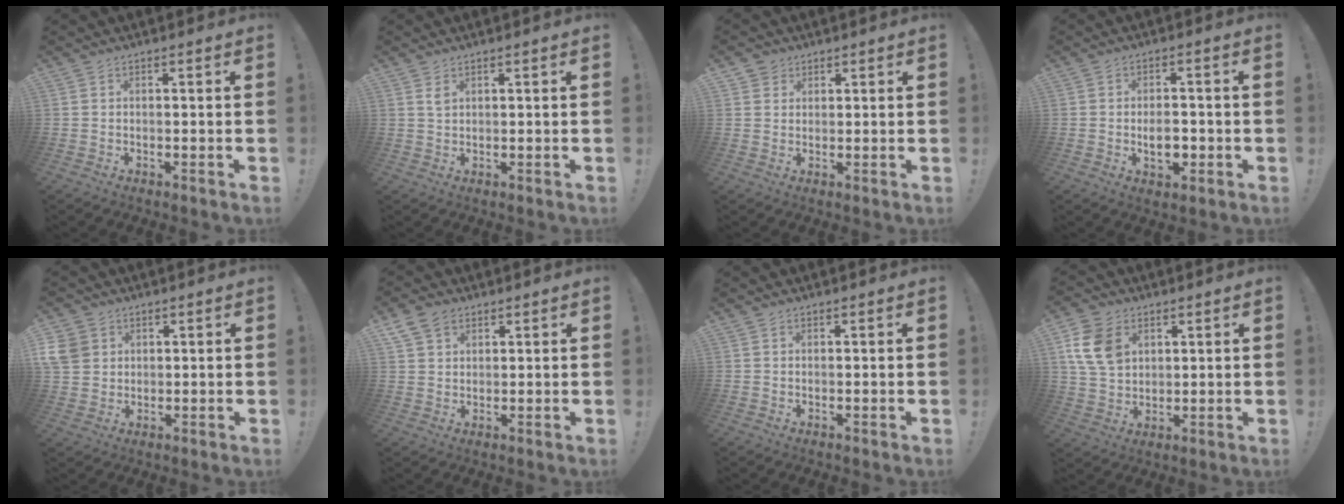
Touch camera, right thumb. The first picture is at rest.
{"total": 1.7, "force": [1.0, 0.8, 1.0], "torque": [-0.007, -0.007, 0.016]}
{"total": 3.1, "force": [1.8, 2.5, 0.0], "torque": [0.002, -0.007, 0.032]}
{"total": 6.4, "force": [-1.5, 4.1, 4.7], "torque": [-0.063, 0.004, -0.026]}
{"total": 7.2, "force": [2.5, 6.1, 2.8], "torque": [-0.054, -0.007, 0.050]}
{"total": 6.8, "force": [4.0, 4.8, 2.7], "torque": [-0.044, -0.011, 0.079]}
{"total": 0.5, "force": [0.4, 0.3, 0.0], "torque": [0.001, 0.000, 0.008]}
{"total": 13.1, "force": [5.0, 9.8, 7.2], "torque": [-0.125, -0.011, 0.099]}